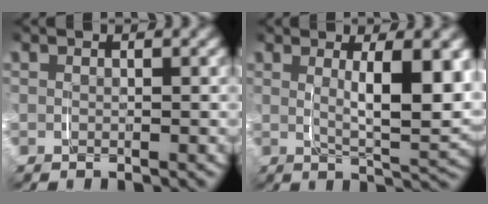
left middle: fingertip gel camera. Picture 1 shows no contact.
{"total": 5.8, "force": [1.9, 1.0, 5.4], "torque": [-0.067, 0.006, 0.033]}